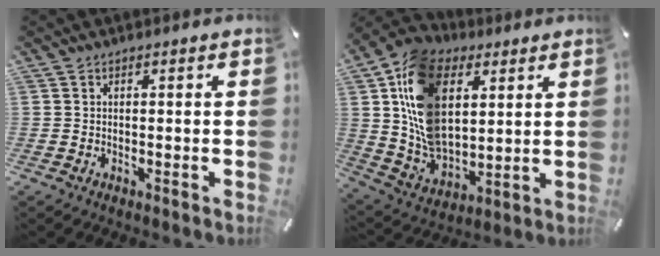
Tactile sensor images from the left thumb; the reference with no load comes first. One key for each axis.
{"total": 18.6, "fx": 6.2, "fy": 13.0, "fz": 11.7, "tx": -0.260, "ty": -0.021, "tz": 0.116}